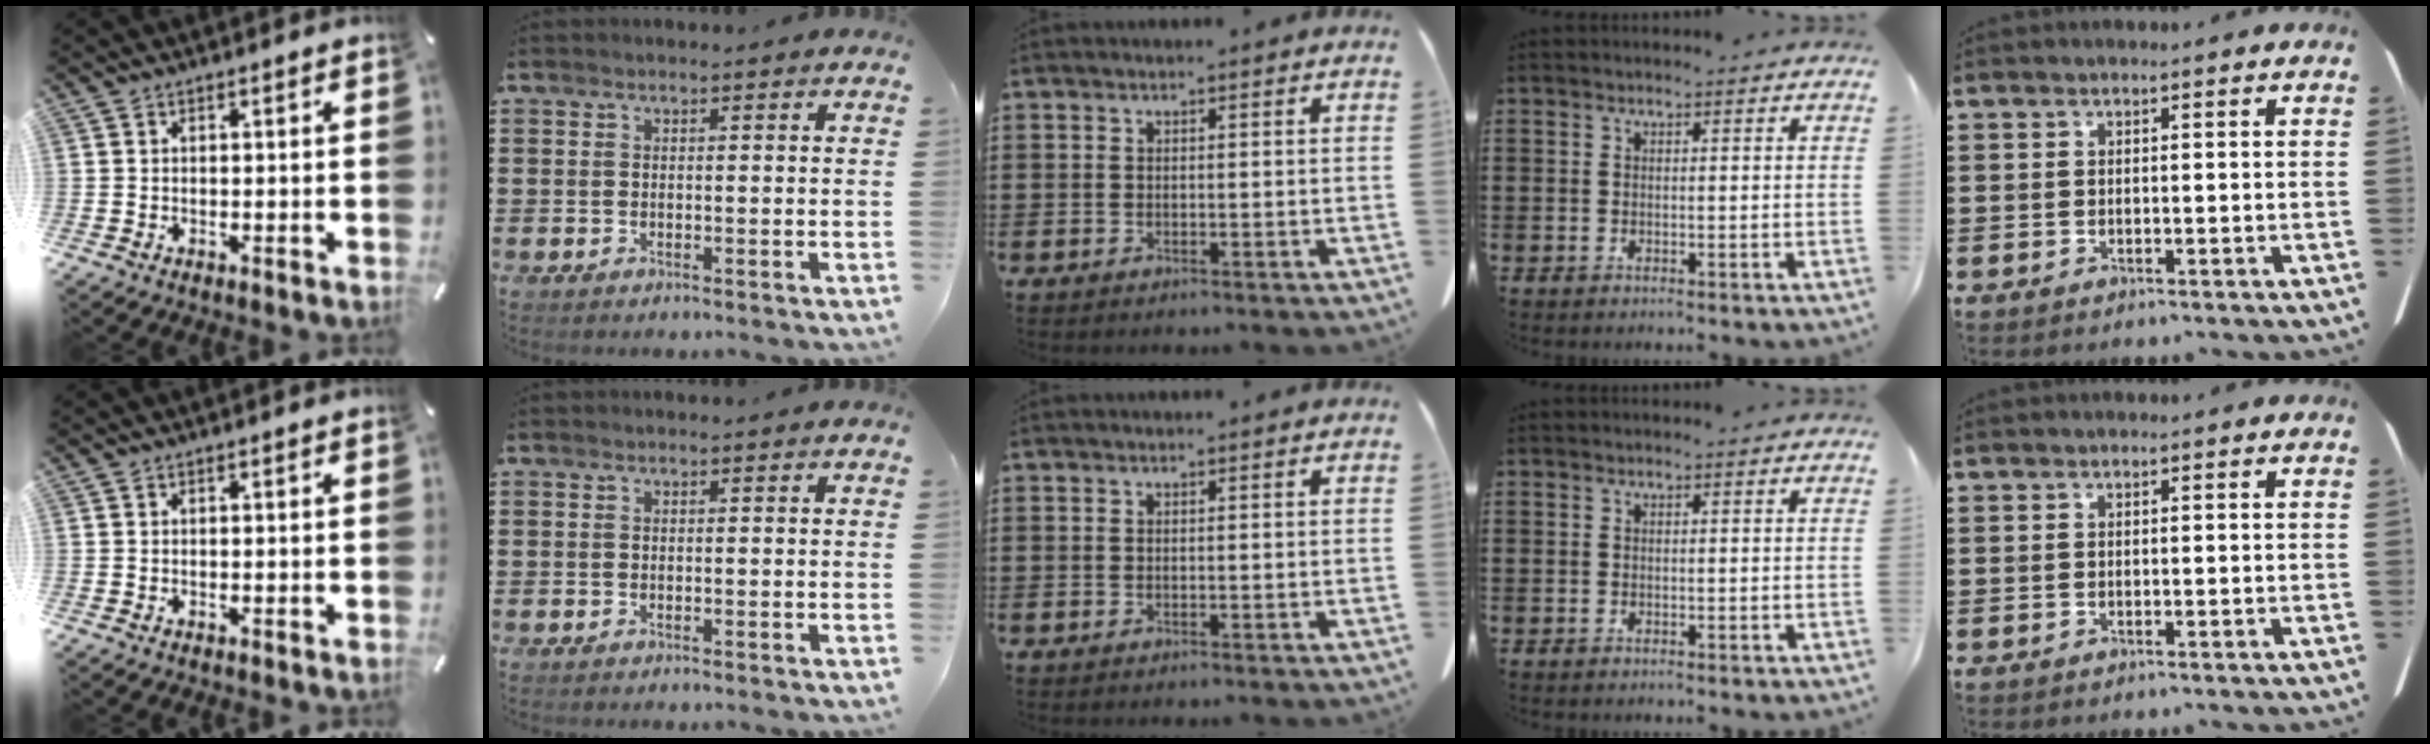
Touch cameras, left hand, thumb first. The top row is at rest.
{}